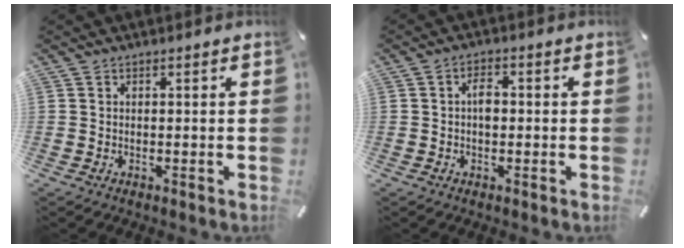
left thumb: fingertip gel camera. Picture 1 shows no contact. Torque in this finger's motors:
{"motor_torque": [0.65, 0.58, 0.43, -0.09, 0.00]}